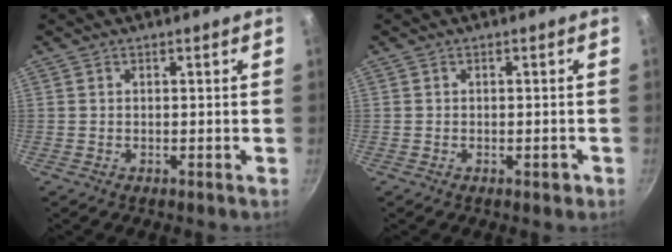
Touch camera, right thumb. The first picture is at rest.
{"total": 1.5, "force": [-0.7, 0.8, 1.1], "torque": [-0.009, 0.008, -0.009]}